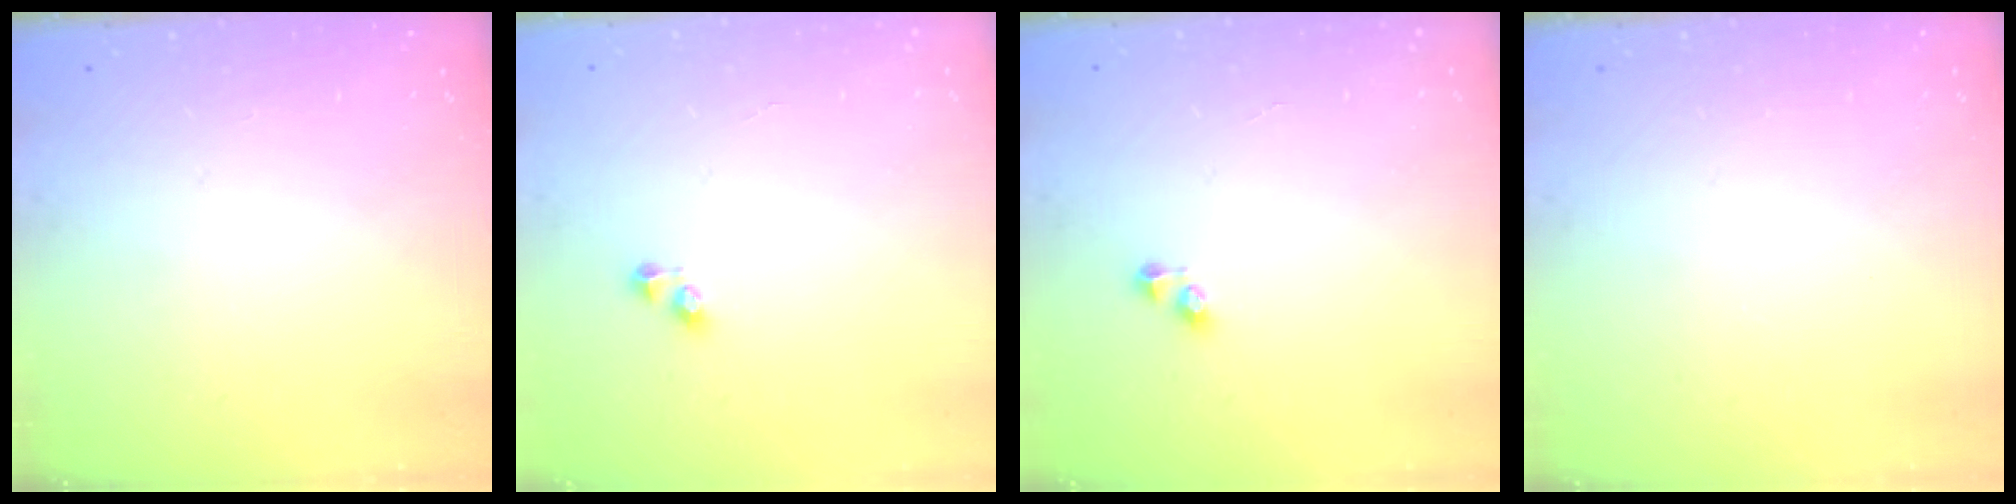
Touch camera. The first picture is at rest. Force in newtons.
{"total": 2.5, "press": 2.5, "slide": 0.2}
{"total": 2.5, "press": 2.5, "slide": 0.2}
{"total": 0.0}